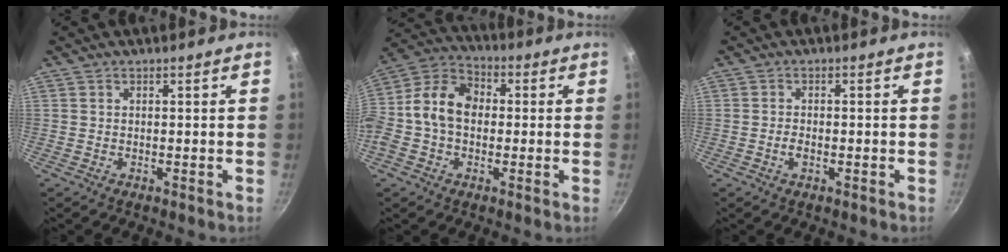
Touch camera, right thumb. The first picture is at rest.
{"total": 12.7, "force": [-0.3, 9.4, 8.5], "torque": [-0.128, 0.039, -0.031]}
{"total": 1.9, "force": [-0.6, 1.0, 1.5], "torque": [-0.034, 0.003, -0.015]}